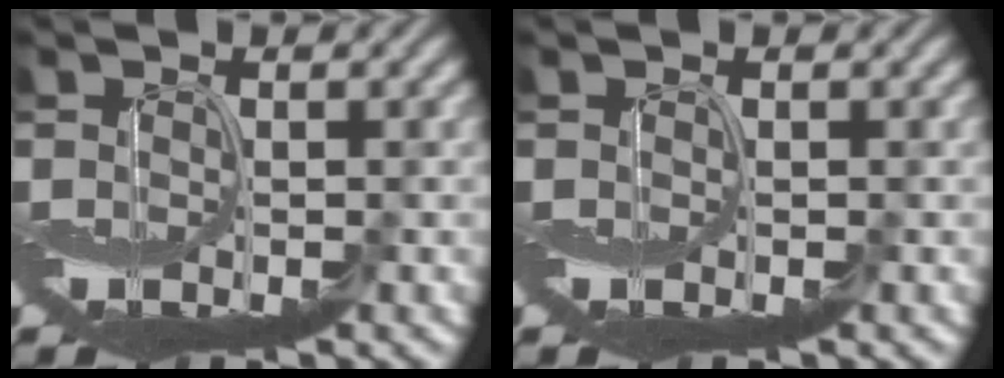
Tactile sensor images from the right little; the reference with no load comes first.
{"total": 0.0}